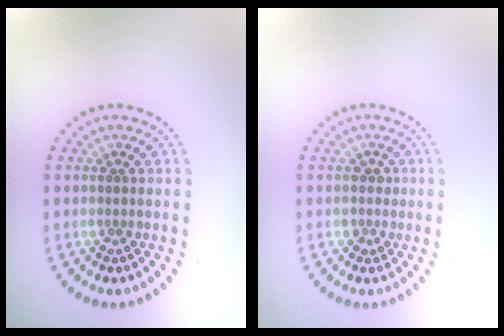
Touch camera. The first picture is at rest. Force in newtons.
{"total": 1.2, "press": 1.0, "slide": 0.6}